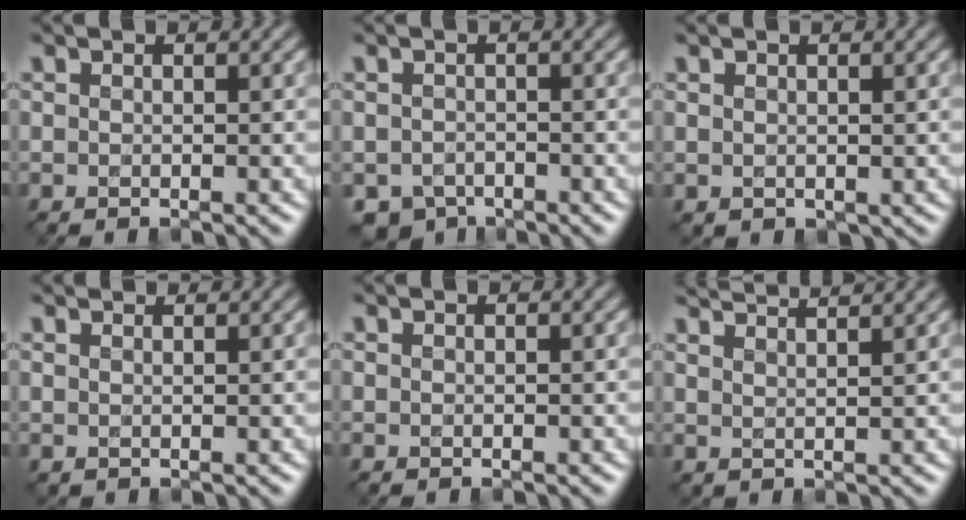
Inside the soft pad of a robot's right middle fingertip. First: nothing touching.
{"total": 1.7, "force": [-1.5, 0.7, -0.5], "torque": [0.004, -0.009, -0.024]}
{"total": 0.5, "force": [0.4, 0.0, -0.3], "torque": [-0.003, -0.003, 0.015]}
{"total": 2.3, "force": [2.2, 0.5, 0.3], "torque": [-0.002, -0.002, 0.014]}
{"total": 0.0}
{"total": 5.2, "force": [4.7, 1.0, 1.9], "torque": [-0.010, 0.027, 0.041]}